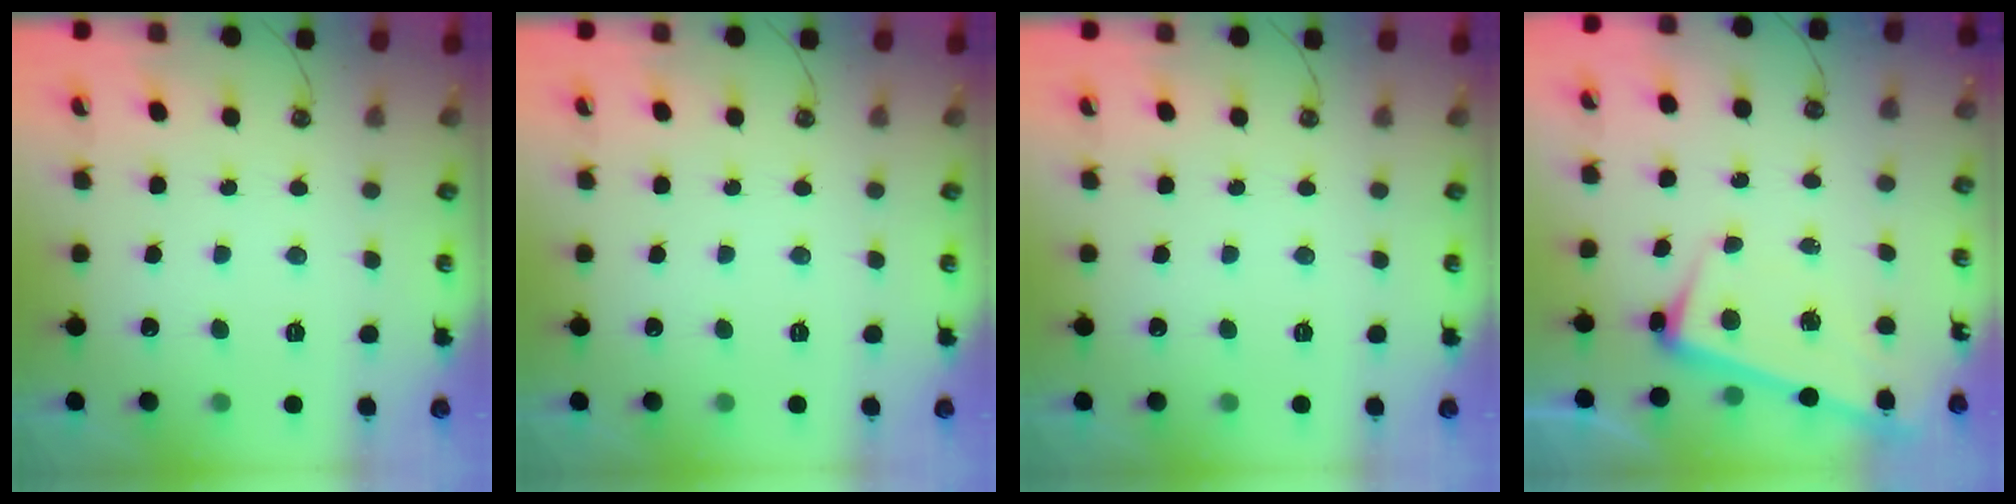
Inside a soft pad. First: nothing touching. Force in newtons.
{"total": 0.0}
{"total": 0.0}
{"total": 2.6, "press": 2.5, "slide": 0.8}